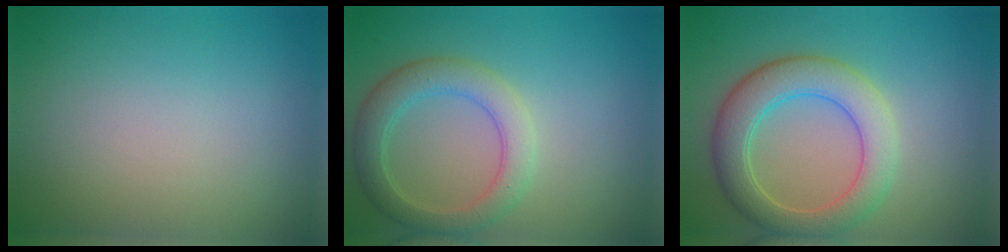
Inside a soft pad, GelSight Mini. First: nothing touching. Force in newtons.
{"total": 4.0, "press": 3.9, "slide": 0.4}
{"total": 5.8, "press": 5.7, "slide": 0.7}